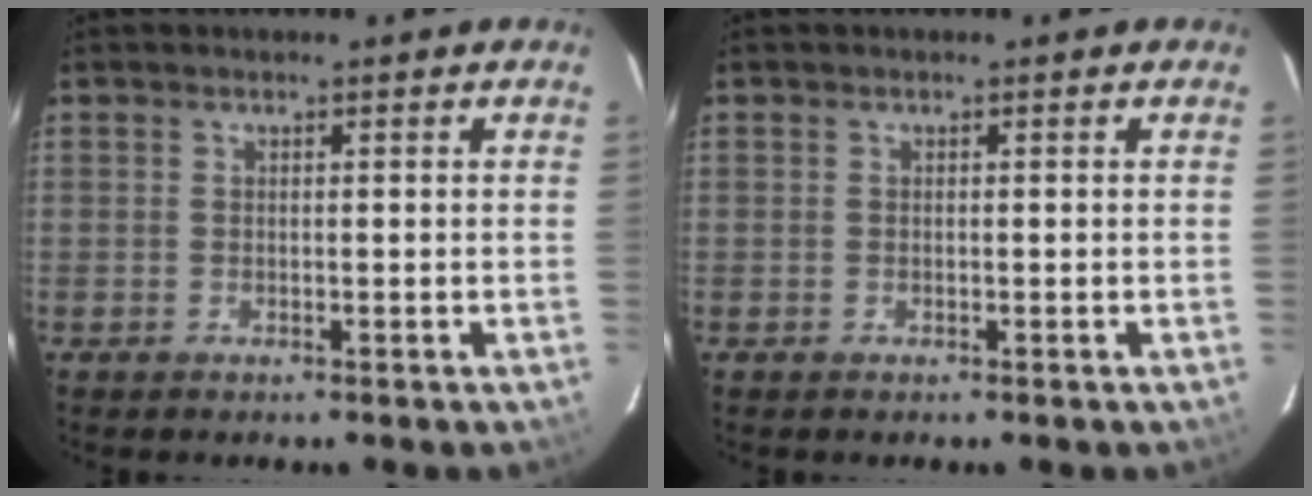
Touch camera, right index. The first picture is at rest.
{"total": 0.0}